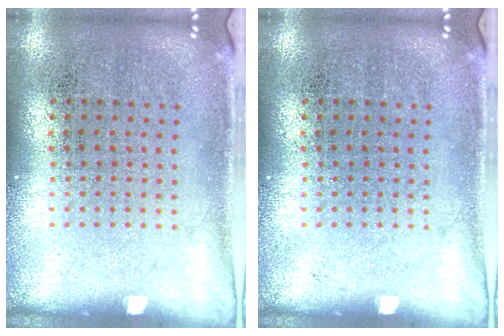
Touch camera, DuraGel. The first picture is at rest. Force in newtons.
{"total": 0.0}